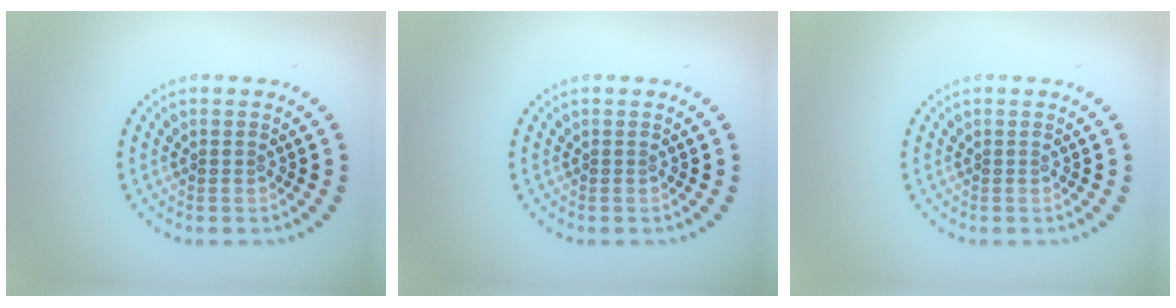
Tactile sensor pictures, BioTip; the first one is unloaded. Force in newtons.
{"total": 0.0}
{"total": 0.0}